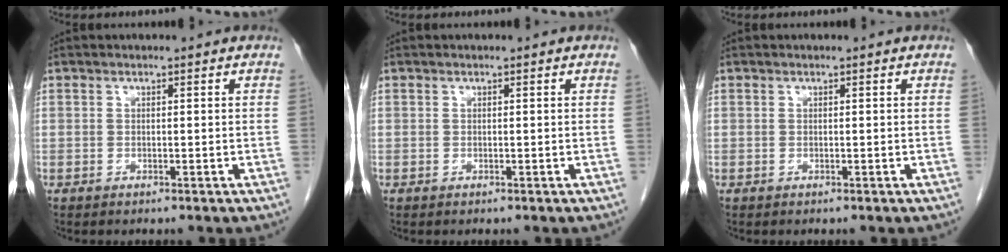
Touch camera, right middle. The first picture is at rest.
{"total": 0.0}
{"total": 0.0}